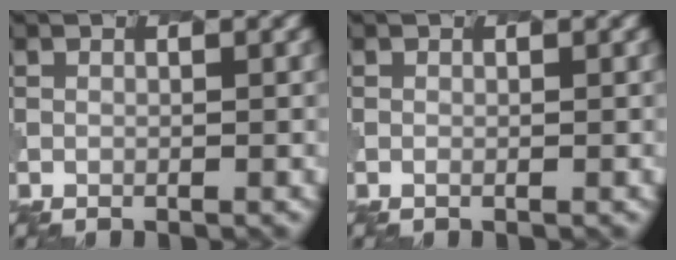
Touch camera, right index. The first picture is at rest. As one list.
[{"total": 0.0}]